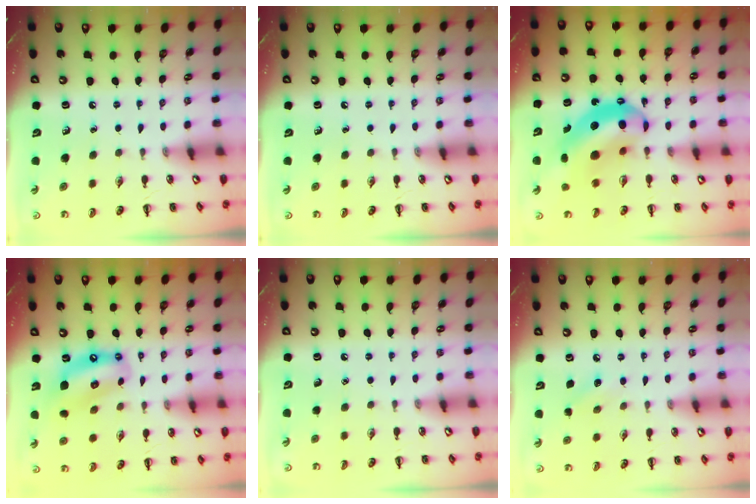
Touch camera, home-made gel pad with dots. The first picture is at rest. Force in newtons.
{"total": 0.0}
{"total": 15.0, "press": 14.4, "slide": 4.2}
{"total": 12.7, "press": 12.2, "slide": 3.5}
{"total": 1.4, "press": 1.4, "slide": 0.1}
{"total": 5.7, "press": 5.4, "slide": 1.6}